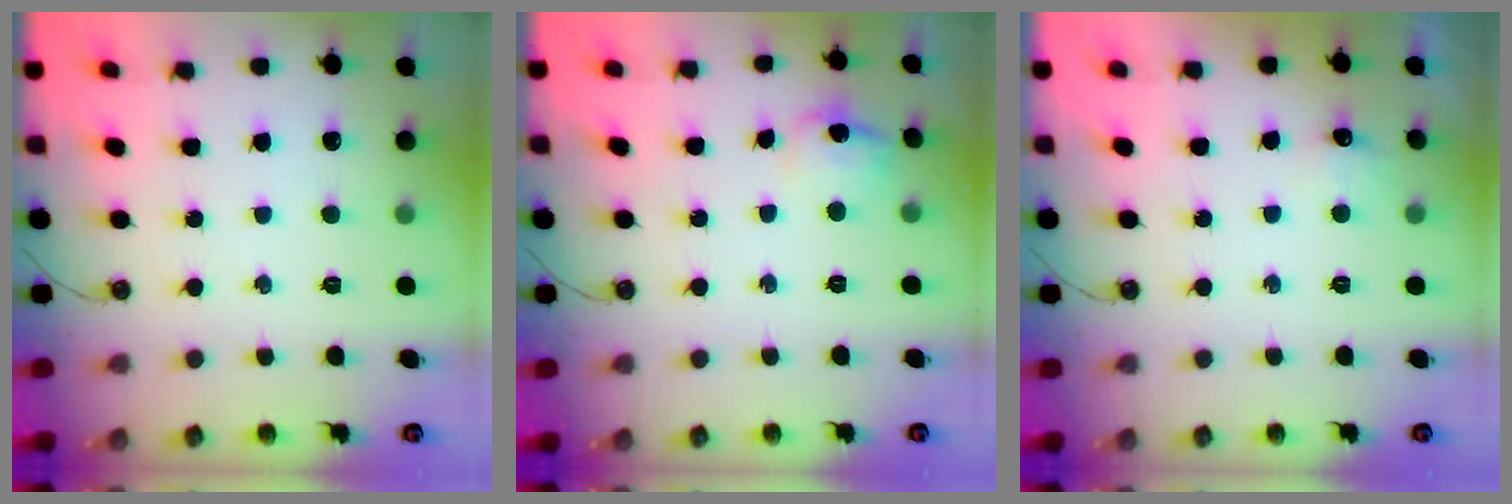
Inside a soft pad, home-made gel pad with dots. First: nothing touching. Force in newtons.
{"total": 8.2, "press": 8.2, "slide": 0.7}
{"total": 4.8, "press": 4.0, "slide": 2.7}